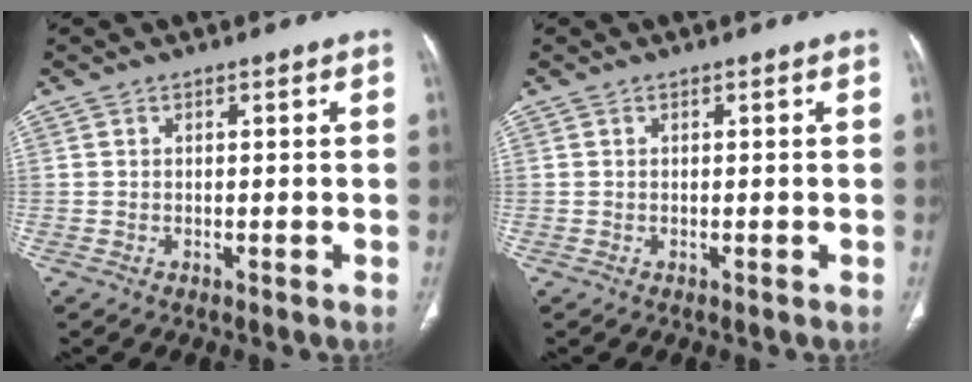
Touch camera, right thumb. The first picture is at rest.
{"total": 0.0}